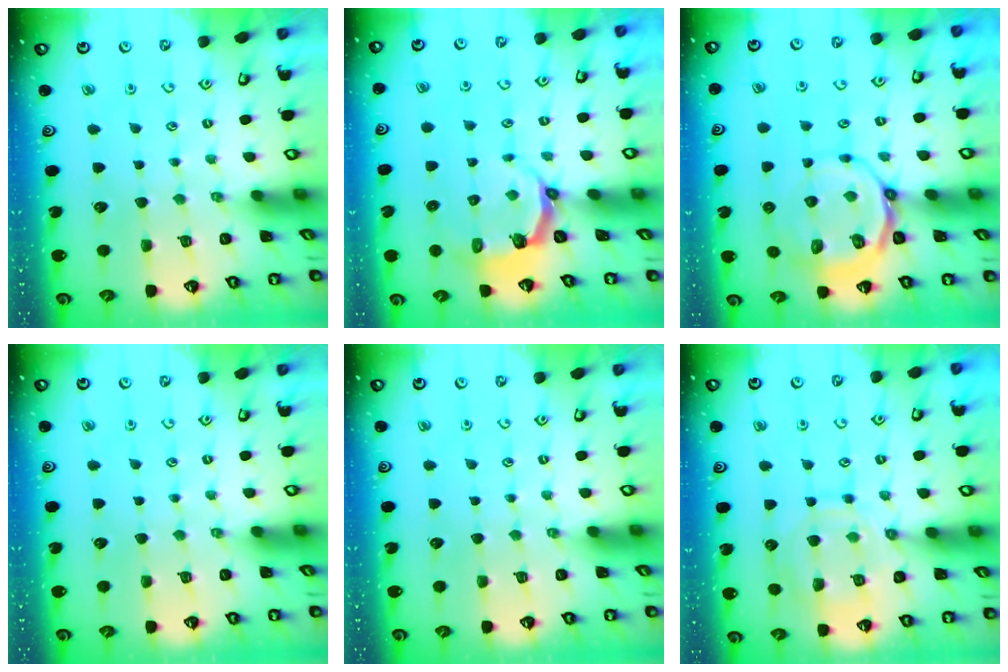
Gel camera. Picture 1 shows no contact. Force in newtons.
{"total": 4.3, "press": 2.9, "slide": 3.1}
{"total": 11.3, "press": 10.9, "slide": 3.0}
{"total": 0.0}
{"total": 0.0}
{"total": 12.8, "press": 12.7, "slide": 1.2}